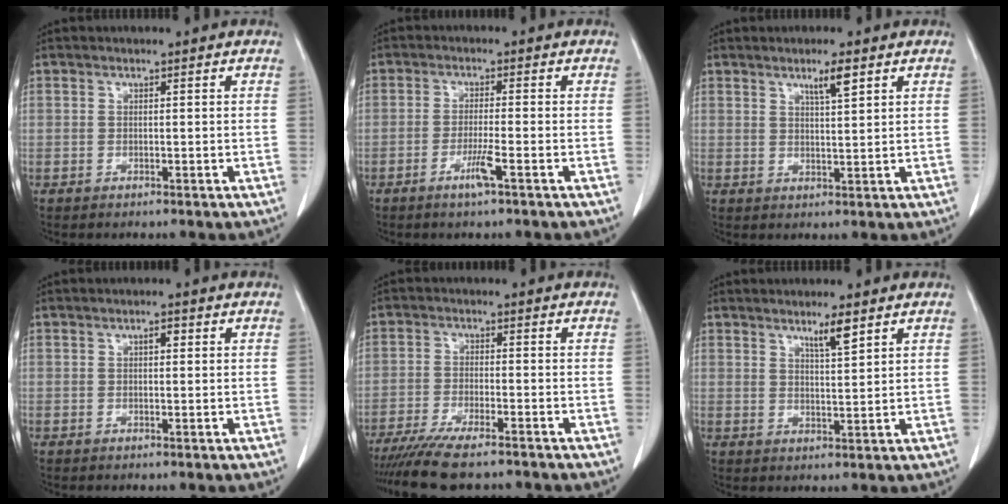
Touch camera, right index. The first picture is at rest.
{"total": 3.7, "force": [-1.9, -0.3, 3.1], "torque": [-0.063, -0.008, -0.038]}
{"total": 3.5, "force": [2.1, 0.2, 2.8], "torque": [-0.050, -0.003, 0.038]}
{"total": 1.2, "force": [0.4, 0.5, 1.0], "torque": [-0.016, 0.003, 0.004]}
{"total": 11.7, "force": [-9.8, 1.5, 6.1], "torque": [-0.099, -0.023, -0.155]}
{"total": 3.6, "force": [2.5, 0.1, 2.6], "torque": [-0.048, -0.005, 0.045]}